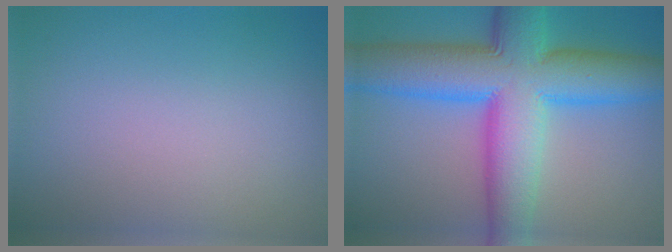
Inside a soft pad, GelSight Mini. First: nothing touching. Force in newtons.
{"total": 13.6, "press": 13.6, "slide": 0.4}